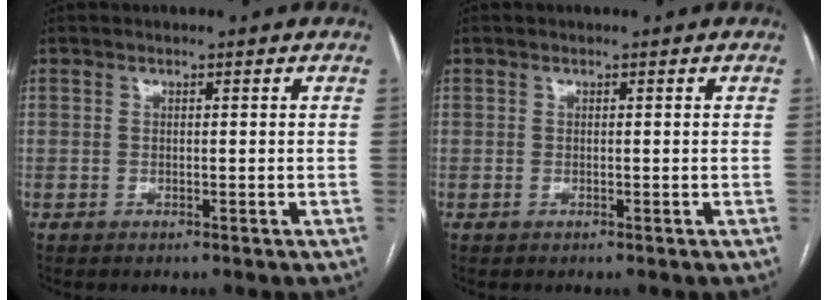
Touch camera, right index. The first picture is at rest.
{"total": 0.0}